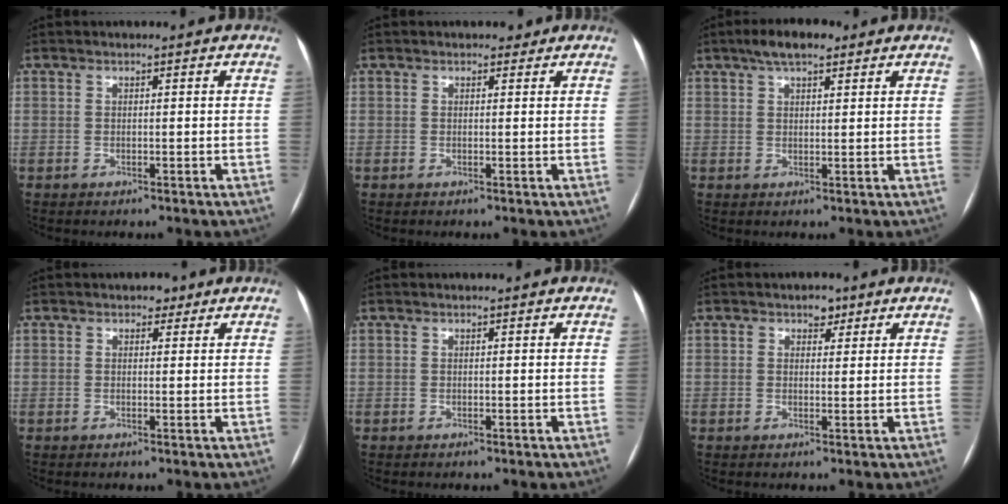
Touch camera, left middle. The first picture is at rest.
{"total": 1.2, "force": [0.8, 0.8, 0.3], "torque": [-0.003, 0.003, 0.007]}
{"total": 5.5, "force": [3.7, 1.9, 3.7], "torque": [-0.068, 0.020, 0.060]}
{"total": 1.7, "force": [1.1, 1.1, 0.6], "torque": [-0.006, 0.005, 0.012]}
{"total": 0.0}
{"total": 2.2, "force": [1.3, 1.4, 1.0], "torque": [-0.011, 0.003, 0.017]}